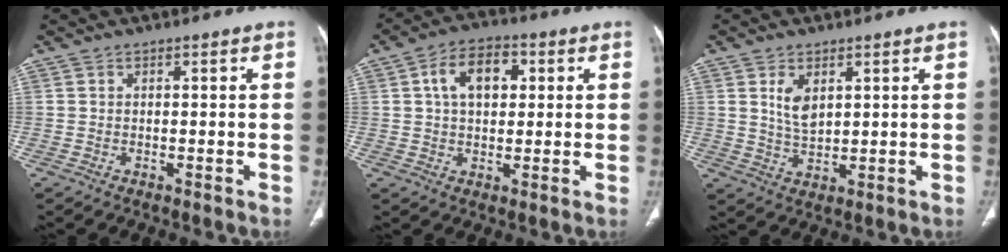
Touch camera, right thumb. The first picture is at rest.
{"total": 9.2, "force": [2.3, 6.0, 6.6], "torque": [-0.092, 0.012, 0.034]}
{"total": 5.0, "force": [1.9, 2.8, 3.6], "torque": [-0.056, -0.014, 0.044]}